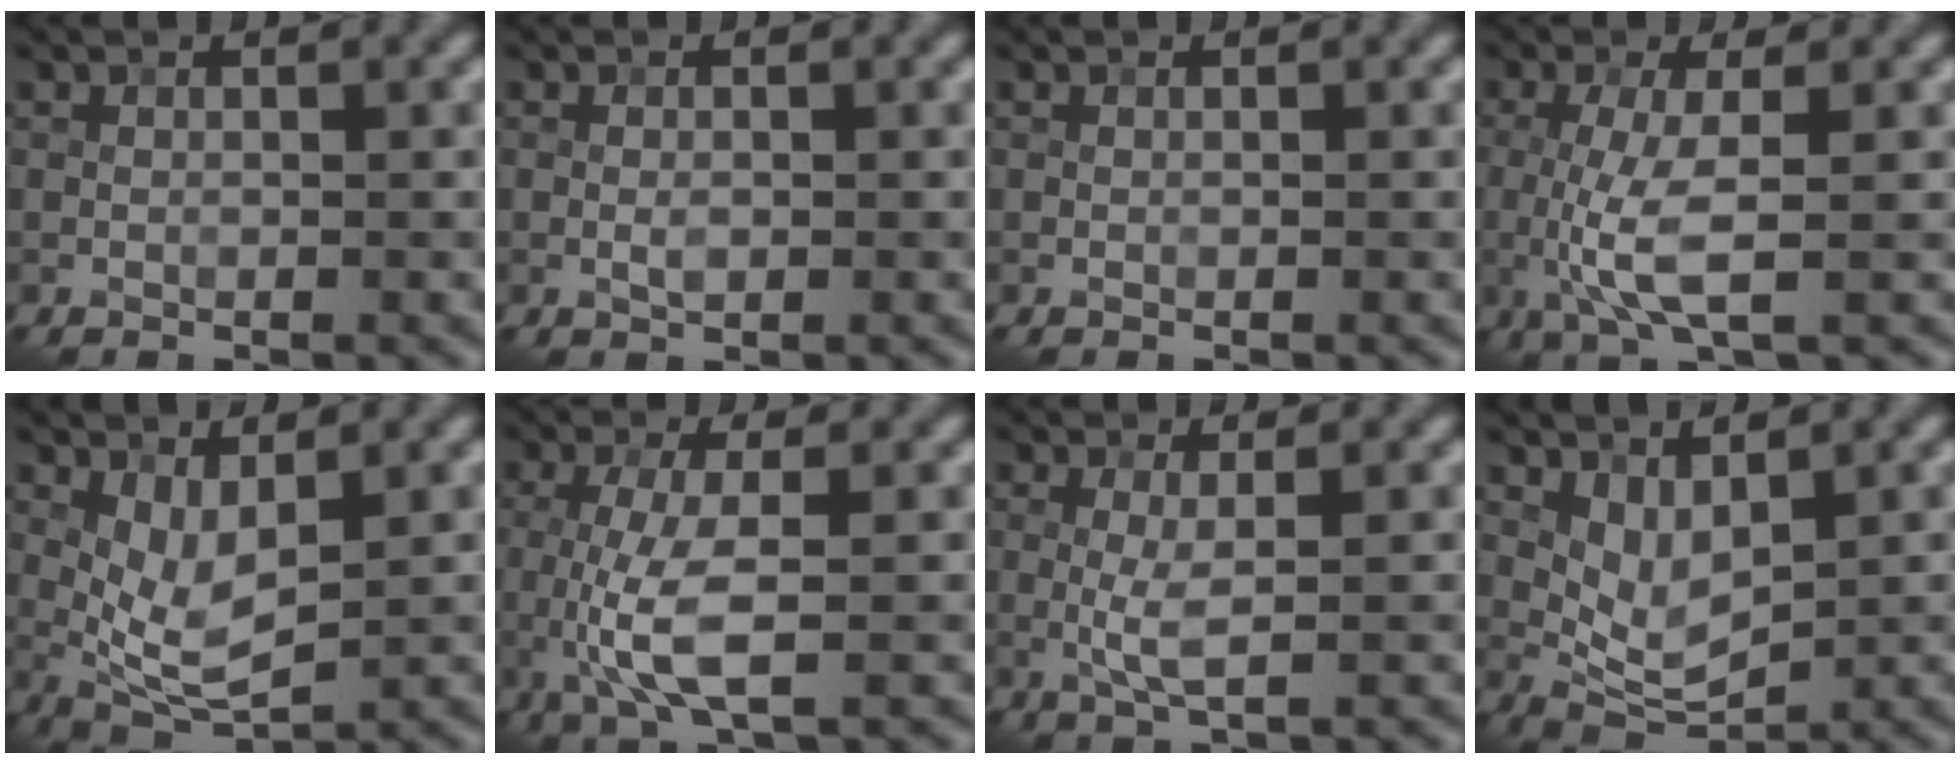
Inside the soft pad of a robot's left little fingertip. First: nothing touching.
{"total": 0.6, "force": [-0.2, 0.3, 0.5], "torque": [-0.015, -0.002, -0.003]}
{"total": 0.0}
{"total": 4.7, "force": [-0.9, 1.2, 4.5], "torque": [-0.107, -0.010, -0.016]}
{"total": 4.0, "force": [0.6, 1.7, 3.5], "torque": [-0.076, -0.014, 0.016]}
{"total": 5.3, "force": [-1.0, 1.6, 5.0], "torque": [-0.114, -0.010, -0.017]}
{"total": 2.4, "force": [-0.3, 0.4, 2.4], "torque": [-0.055, -0.002, -0.007]}
{"total": 3.3, "force": [1.1, 1.7, 2.6], "torque": [-0.055, -0.013, 0.027]}